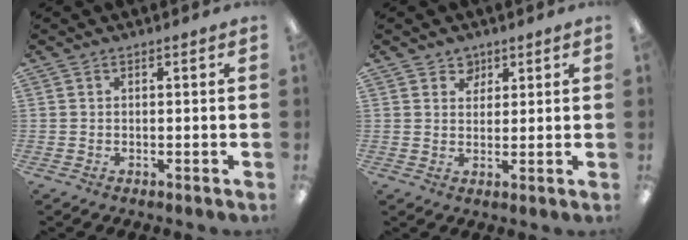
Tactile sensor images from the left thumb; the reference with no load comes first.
{"total": 3.7, "force": [2.6, 2.6, 0.4], "torque": [-0.001, -0.008, 0.046]}